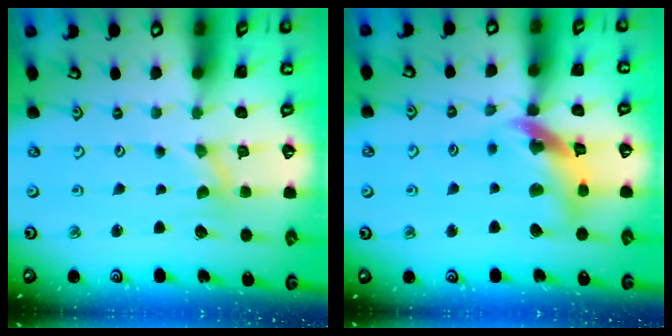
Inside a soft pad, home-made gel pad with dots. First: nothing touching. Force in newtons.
{"total": 14.1, "press": 14.0, "slide": 1.7}